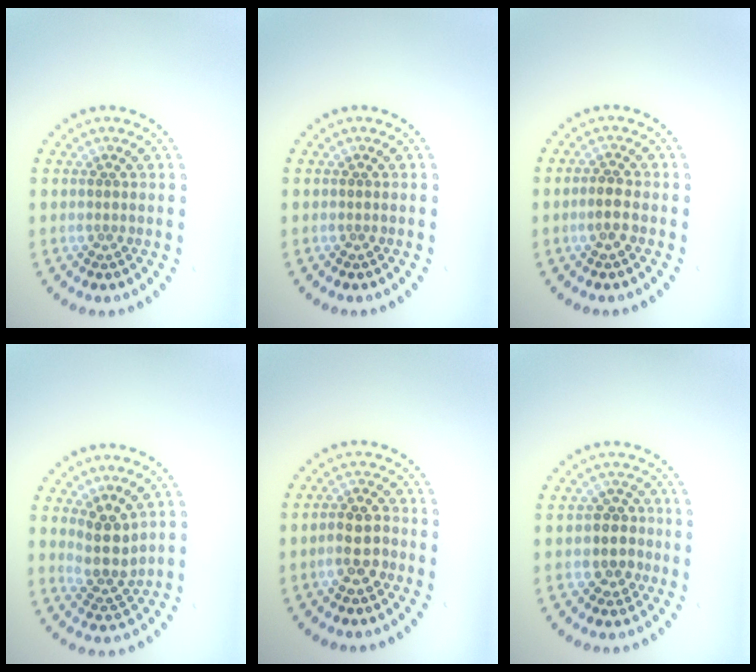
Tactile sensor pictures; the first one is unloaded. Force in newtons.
{"total": 0.0}
{"total": 1.8, "press": 1.7, "slide": 0.6}
{"total": 3.3, "press": 2.7, "slide": 1.9}
{"total": 2.9, "press": 2.8, "slide": 0.7}
{"total": 2.5, "press": 2.2, "slide": 1.1}